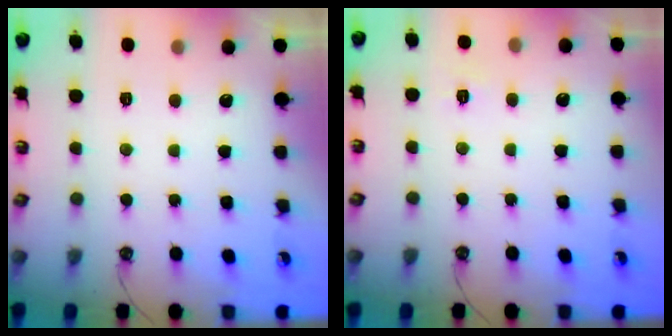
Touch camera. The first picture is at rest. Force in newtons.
{"total": 3.7, "press": 3.7, "slide": 0.5}